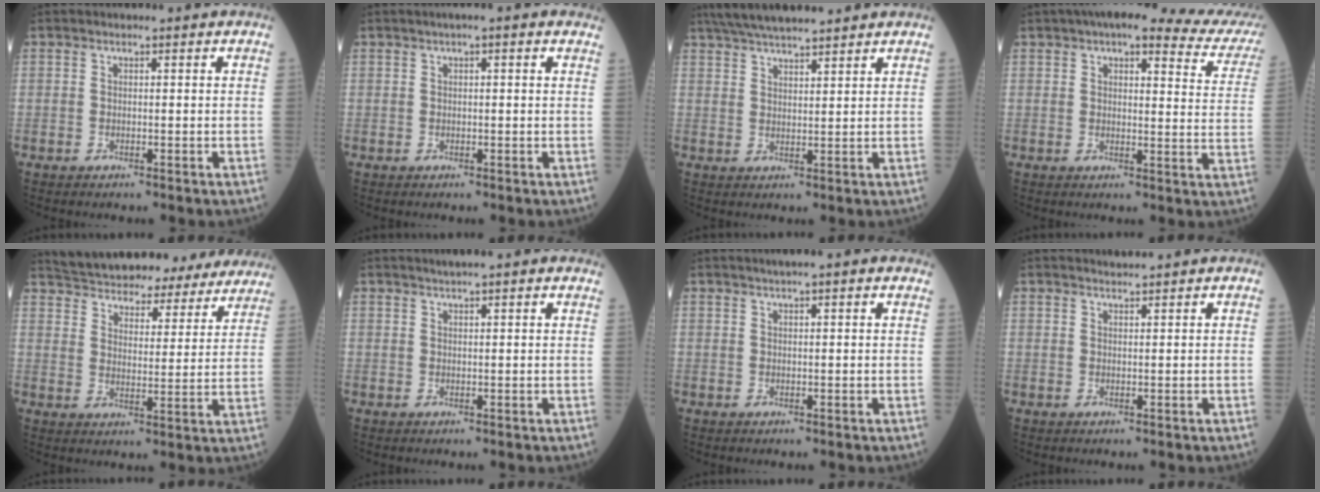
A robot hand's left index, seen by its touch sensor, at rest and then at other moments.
{"total": 2.5, "force": [1.3, 0.4, 2.1], "torque": [-0.032, 0.018, 0.013]}
{"total": 9.4, "force": [8.3, 0.8, 4.4], "torque": [-0.075, 0.031, 0.131]}
{"total": 19.6, "force": [17.1, 3.6, 8.8], "torque": [-0.101, -0.007, 0.183]}
{"total": 26.3, "force": [24.5, 6.5, 7.3], "torque": [-0.121, -0.018, 0.310]}
{"total": 2.7, "force": [2.1, 0.0, 1.7], "torque": [-0.024, 0.020, 0.032]}
{"total": 2.7, "force": [1.8, 0.0, 1.9], "torque": [-0.030, 0.019, 0.027]}
{"total": 0.9, "force": [0.8, -0.3, -0.1], "torque": [-0.001, -0.001, 0.017]}